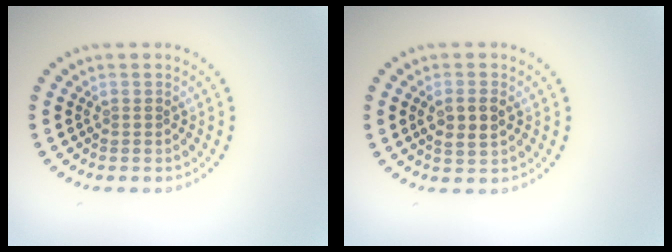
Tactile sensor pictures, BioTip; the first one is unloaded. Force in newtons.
{"total": 2.6, "press": 2.5, "slide": 0.6}